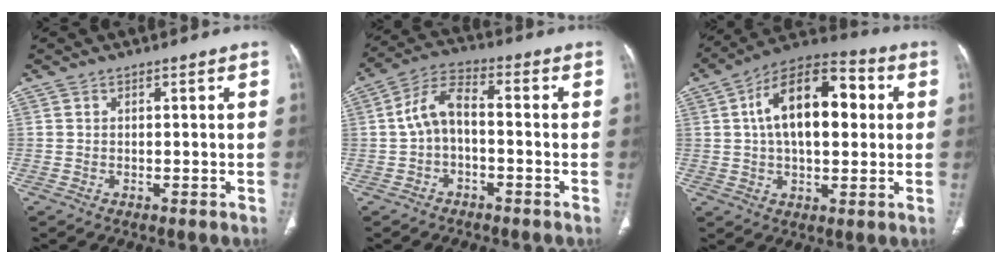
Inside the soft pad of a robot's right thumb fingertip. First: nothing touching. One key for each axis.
{"total": 7.2, "fx": -1.1, "fy": 3.9, "fz": 6.0, "tx": -0.116, "ty": 0.032, "tz": -0.030}
{"total": 18.1, "fx": 3.2, "fy": 9.7, "fz": 15.0, "tx": -0.221, "ty": 0.028, "tz": 0.045}